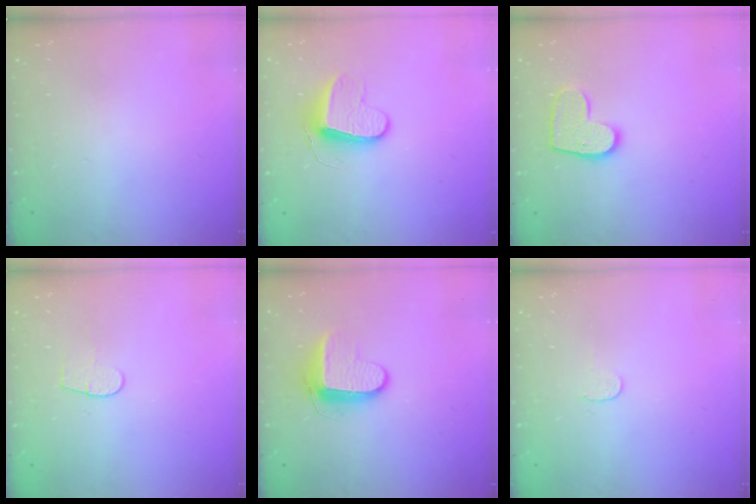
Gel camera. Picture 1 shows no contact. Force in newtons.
{"total": 9.3, "press": 9.3, "slide": 0.5}
{"total": 10.3, "press": 10.3, "slide": 0.4}
{"total": 4.4, "press": 4.4, "slide": 0.3}
{"total": 9.8, "press": 9.7, "slide": 1.1}
{"total": 3.9, "press": 3.9, "slide": 0.3}